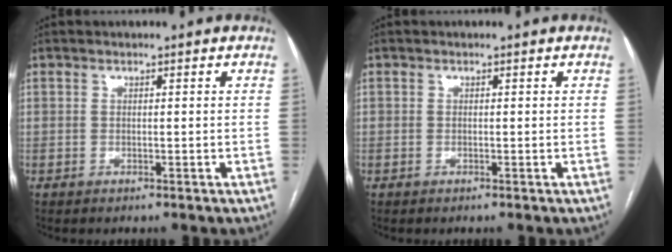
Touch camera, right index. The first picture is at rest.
{"total": 0.0}